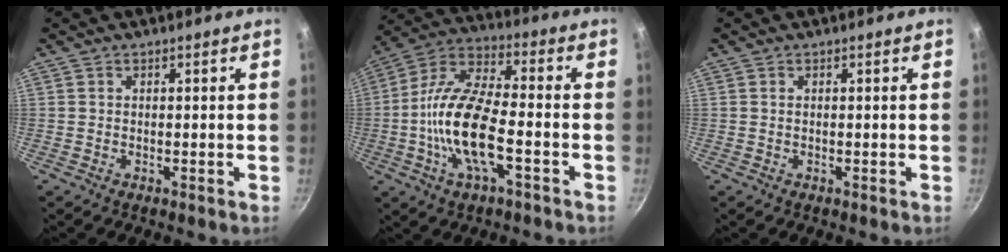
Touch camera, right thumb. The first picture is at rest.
{"total": 16.5, "force": [-3.8, 6.4, 14.7], "torque": [-0.299, 0.034, -0.074]}
{"total": 0.0}